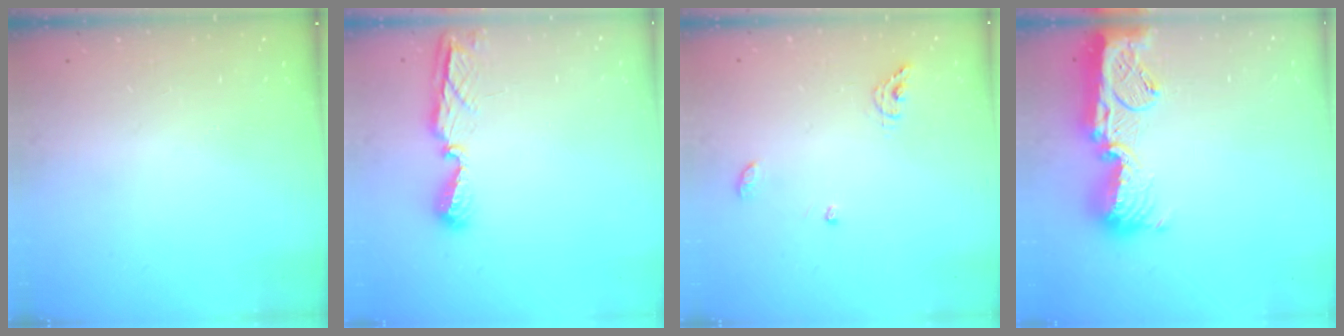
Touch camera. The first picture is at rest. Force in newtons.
{"total": 8.0, "press": 7.9, "slide": 1.0}
{"total": 6.8, "press": 6.8, "slide": 0.5}
{"total": 16.6, "press": 16.6, "slide": 1.4}